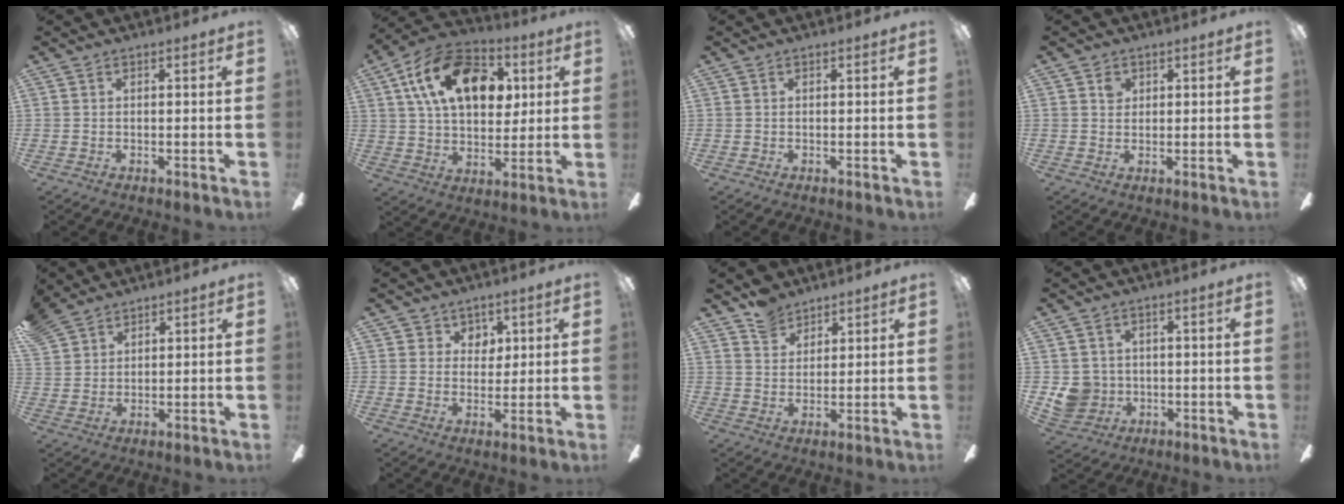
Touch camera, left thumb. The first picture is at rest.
{"total": 19.2, "force": [7.6, 11.9, 13.0], "torque": [-0.212, 0.006, 0.136]}
{"total": 0.0}
{"total": 2.0, "force": [1.2, 1.5, 0.7], "torque": [0.001, -0.005, 0.018]}
{"total": 7.2, "force": [5.9, 3.9, 1.3], "torque": [-0.048, -0.021, 0.120]}
{"total": 4.8, "force": [3.1, 3.6, 0.5], "torque": [-0.012, -0.009, 0.054]}
{"total": 6.3, "force": [5.3, 3.2, 1.2], "torque": [-0.027, -0.022, 0.100]}
{"total": 6.1, "force": [0.2, 5.9, 1.5], "torque": [-0.038, 0.004, 0.009]}